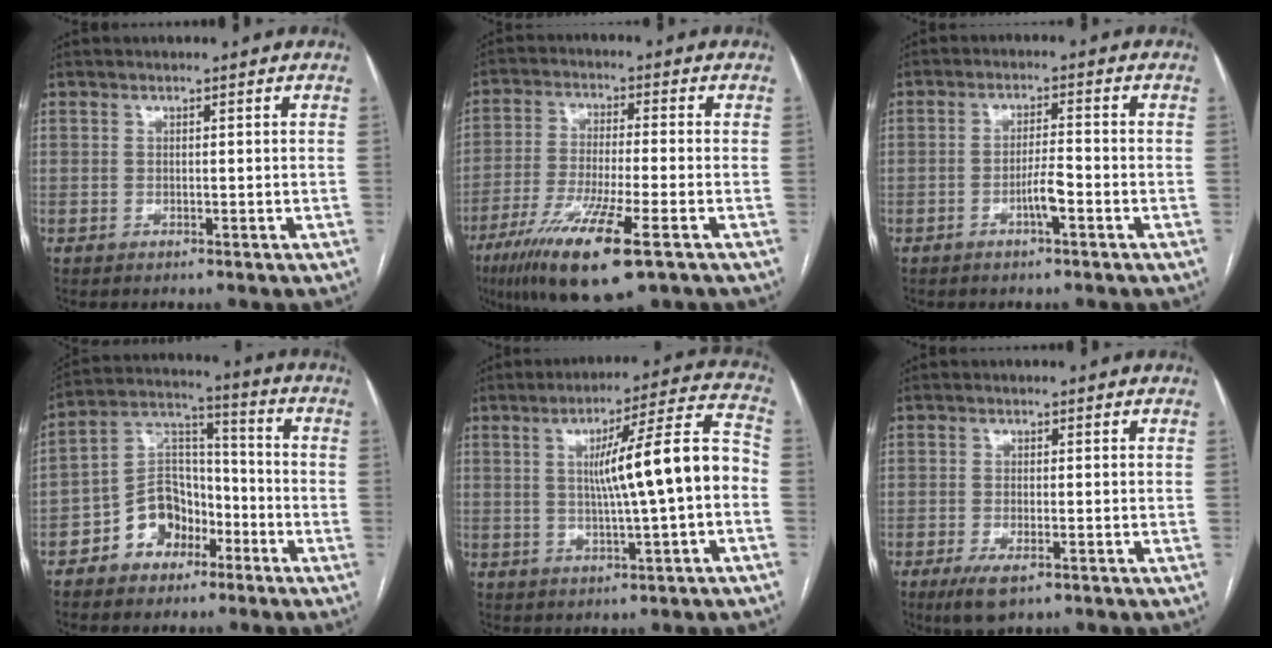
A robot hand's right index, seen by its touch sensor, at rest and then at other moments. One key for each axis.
{"total": 14.1, "fx": -7.6, "fy": 1.3, "fz": 11.7, "tx": -0.229, "ty": -0.036, "tz": -0.132}
{"total": 3.6, "fx": -1.6, "fy": 0.3, "fz": 3.2, "tx": -0.058, "ty": 0.000, "tz": -0.030}
{"total": 9.8, "fx": -4.9, "fy": 7.0, "fz": 4.8, "tx": -0.098, "ty": 0.034, "tz": -0.085}
{"total": 13.0, "fx": -0.4, "fy": 0.3, "fz": 13.0, "tx": -0.192, "ty": 0.024, "tz": -0.007}
{"total": 4.3, "fx": -2.4, "fy": 1.4, "fz": 3.3, "tx": -0.062, "ty": -0.008, "tz": -0.034}